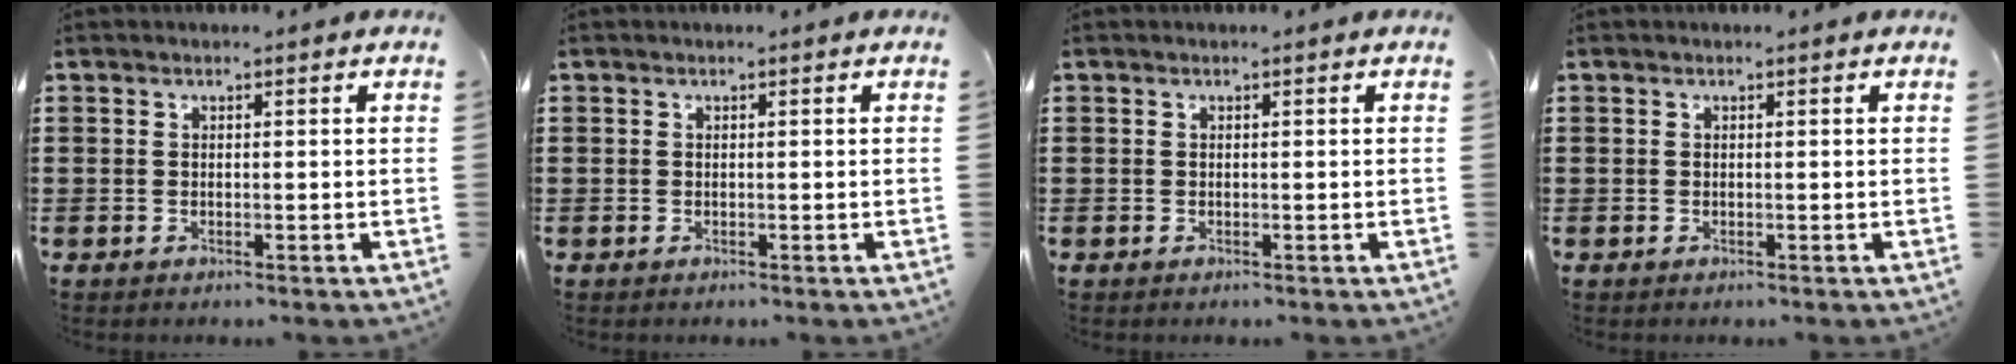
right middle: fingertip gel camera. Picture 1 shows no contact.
{"total": 0.0}
{"total": 0.0}
{"total": 0.0}